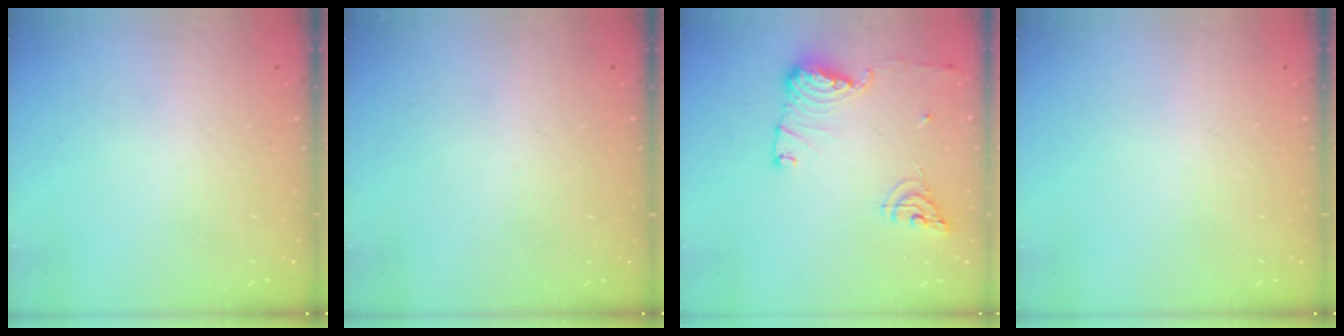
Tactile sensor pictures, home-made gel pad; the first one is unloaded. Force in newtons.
{"total": 0.0}
{"total": 12.0, "press": 11.9, "slide": 1.6}
{"total": 0.0}